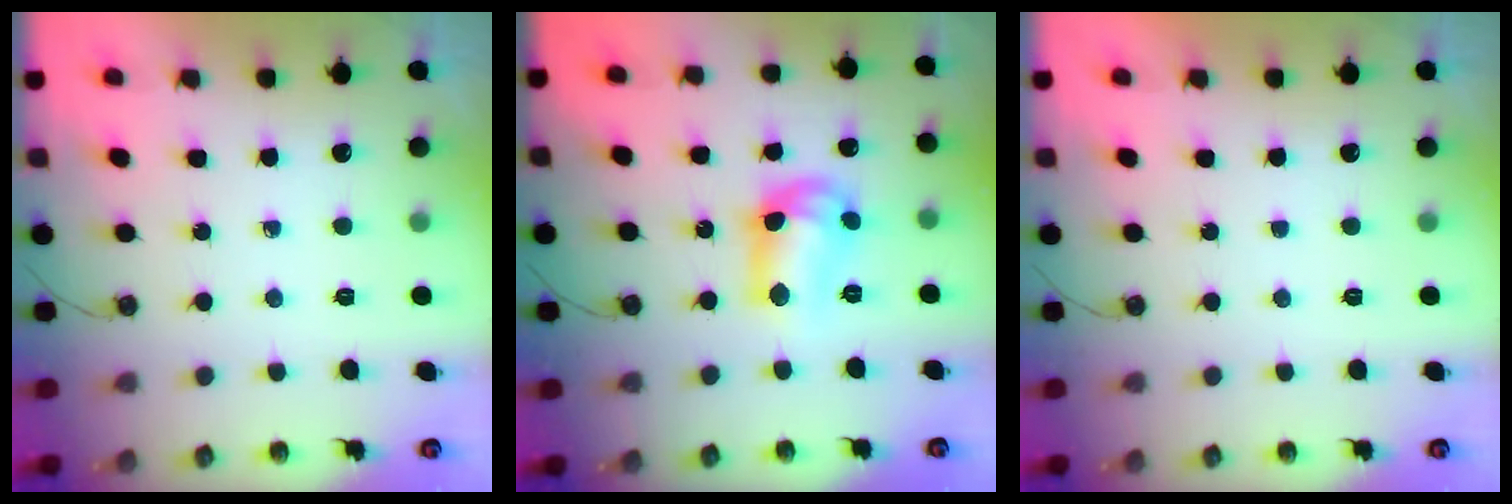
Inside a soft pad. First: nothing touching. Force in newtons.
{"total": 11.7, "press": 11.7, "slide": 0.8}
{"total": 0.0}